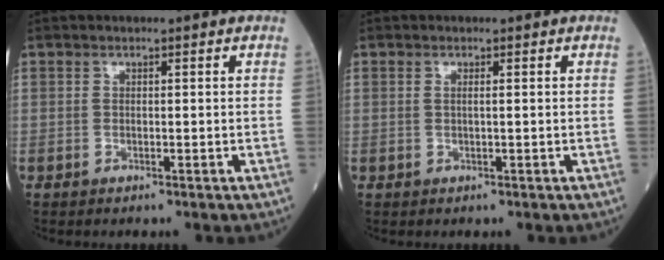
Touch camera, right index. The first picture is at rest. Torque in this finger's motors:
{"motor_torque": [-0.08, -0.06, -0.02, 0.00]}